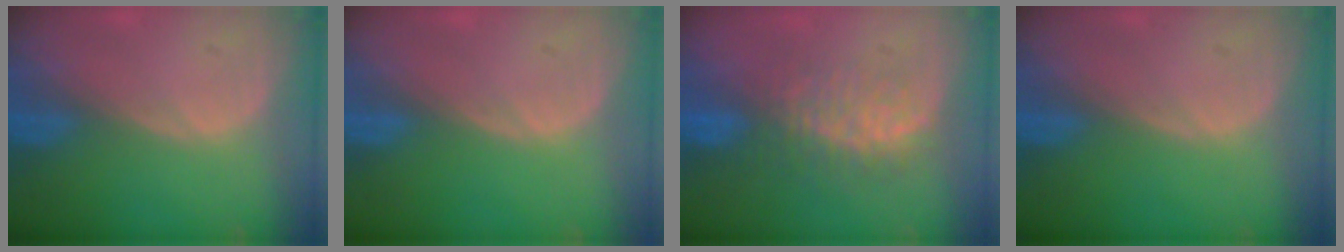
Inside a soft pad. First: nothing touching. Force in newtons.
{"total": 0.0}
{"total": 7.8, "press": 7.5, "slide": 2.0}
{"total": 0.0}